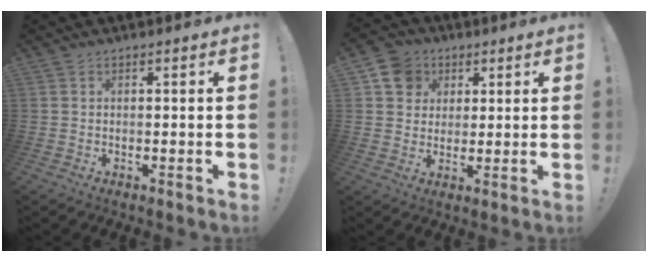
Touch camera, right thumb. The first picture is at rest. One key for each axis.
{"total": 9.7, "fx": 3.6, "fy": 8.6, "fz": 2.7, "tx": -0.028, "ty": -0.015, "tz": 0.073}